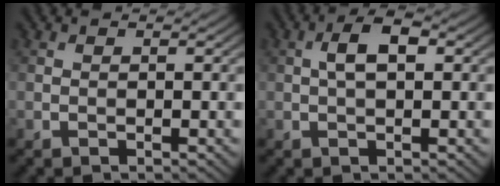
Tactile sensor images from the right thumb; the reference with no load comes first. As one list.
[{"total": 3.7, "force": [0.6, 1.6, 3.3], "torque": [-0.063, 0.009, 0.006]}]